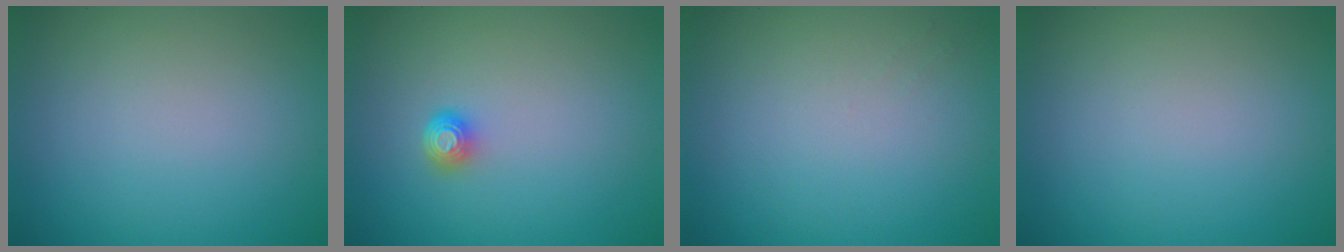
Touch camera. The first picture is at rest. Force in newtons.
{"total": 1.5, "press": 1.1, "slide": 1.1}
{"total": 0.6, "press": 0.5, "slide": 0.3}
{"total": 0.0}